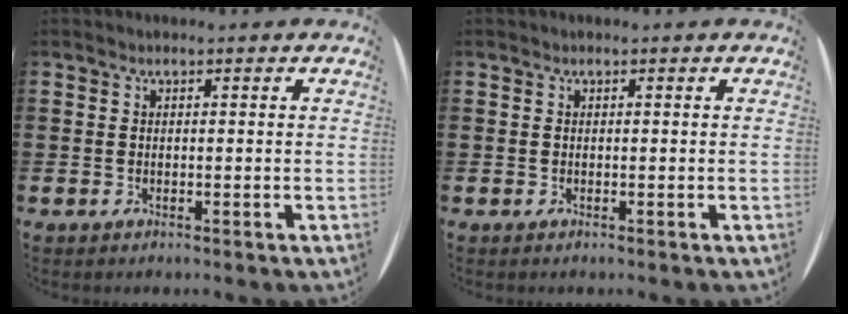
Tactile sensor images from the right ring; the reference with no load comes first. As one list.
[{"total": 0.0}]